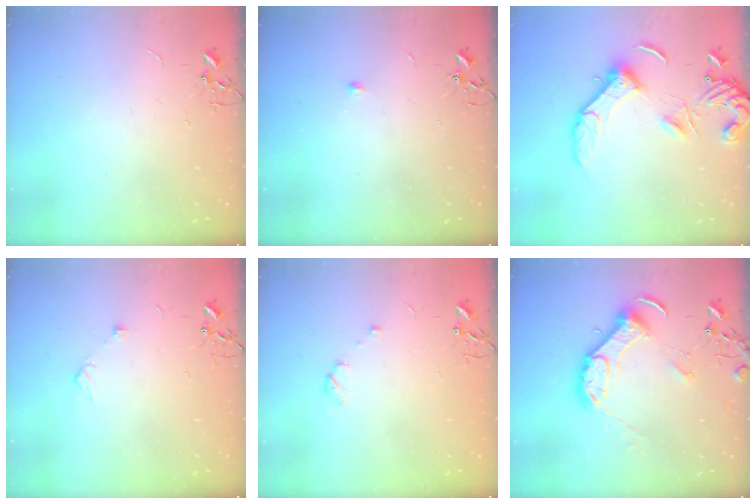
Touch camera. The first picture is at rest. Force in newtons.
{"total": 5.0, "press": 5.0, "slide": 0.7}
{"total": 13.5, "press": 13.4, "slide": 1.7}
{"total": 6.1, "press": 6.0, "slide": 0.8}
{"total": 5.5, "press": 5.4, "slide": 0.6}
{"total": 12.9, "press": 12.8, "slide": 1.1}